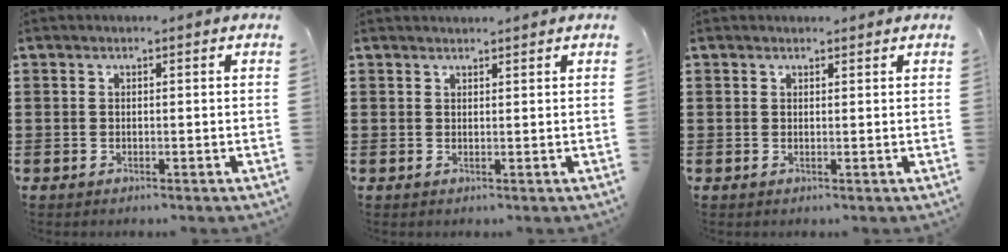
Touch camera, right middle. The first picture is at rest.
{"total": 1.0, "force": [1.0, 0.0, 0.0], "torque": [-0.002, 0.000, 0.018]}
{"total": 0.7, "force": [0.6, 0.3, 0.0], "torque": [0.006, -0.002, 0.010]}